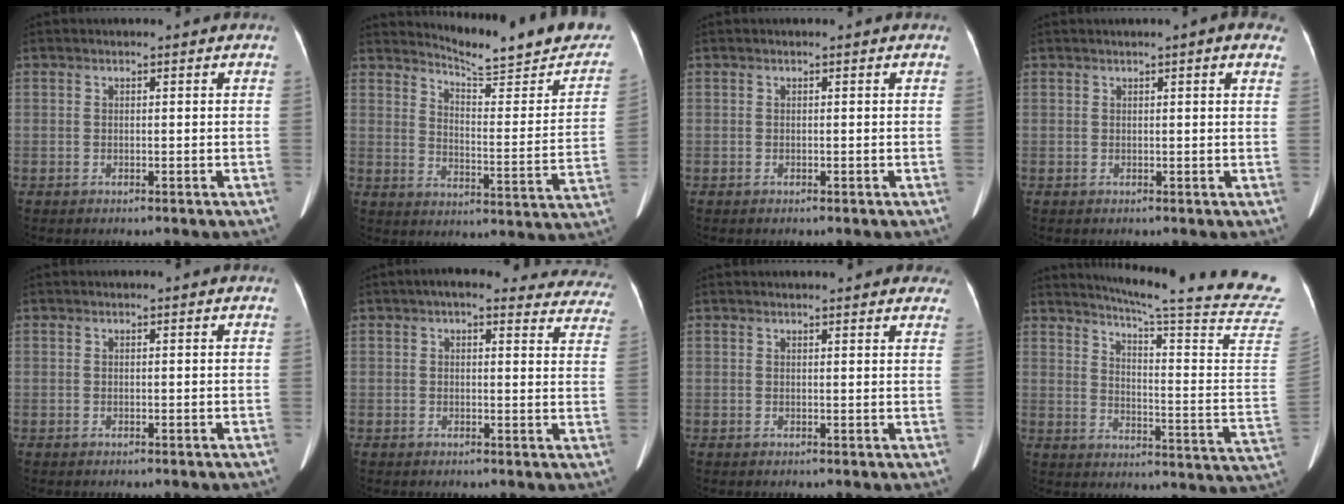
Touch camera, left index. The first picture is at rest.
{"total": 18.2, "force": [17.0, 1.7, 6.5], "torque": [-0.088, -0.079, 0.207]}
{"total": 0.0}
{"total": 3.4, "force": [2.0, 0.3, 2.7], "torque": [-0.025, 0.013, 0.020]}
{"total": 0.0}
{"total": 18.6, "force": [16.7, 5.2, 6.3], "torque": [-0.045, 0.003, 0.167]}
{"total": 10.2, "force": [9.1, 2.3, 3.9], "torque": [-0.027, 0.011, 0.089]}
{"total": 25.7, "force": [23.0, -2.5, 11.3], "torque": [-0.171, -0.147, 0.278]}